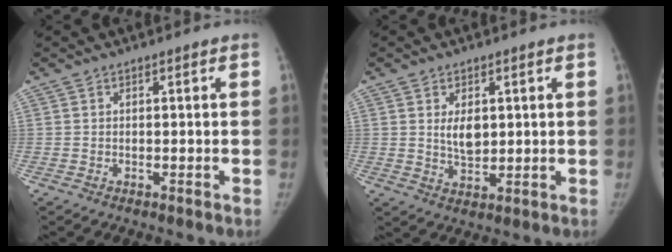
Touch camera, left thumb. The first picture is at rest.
{"total": 5.0, "force": [1.2, 3.0, 3.8], "torque": [-0.048, -0.018, 0.024]}